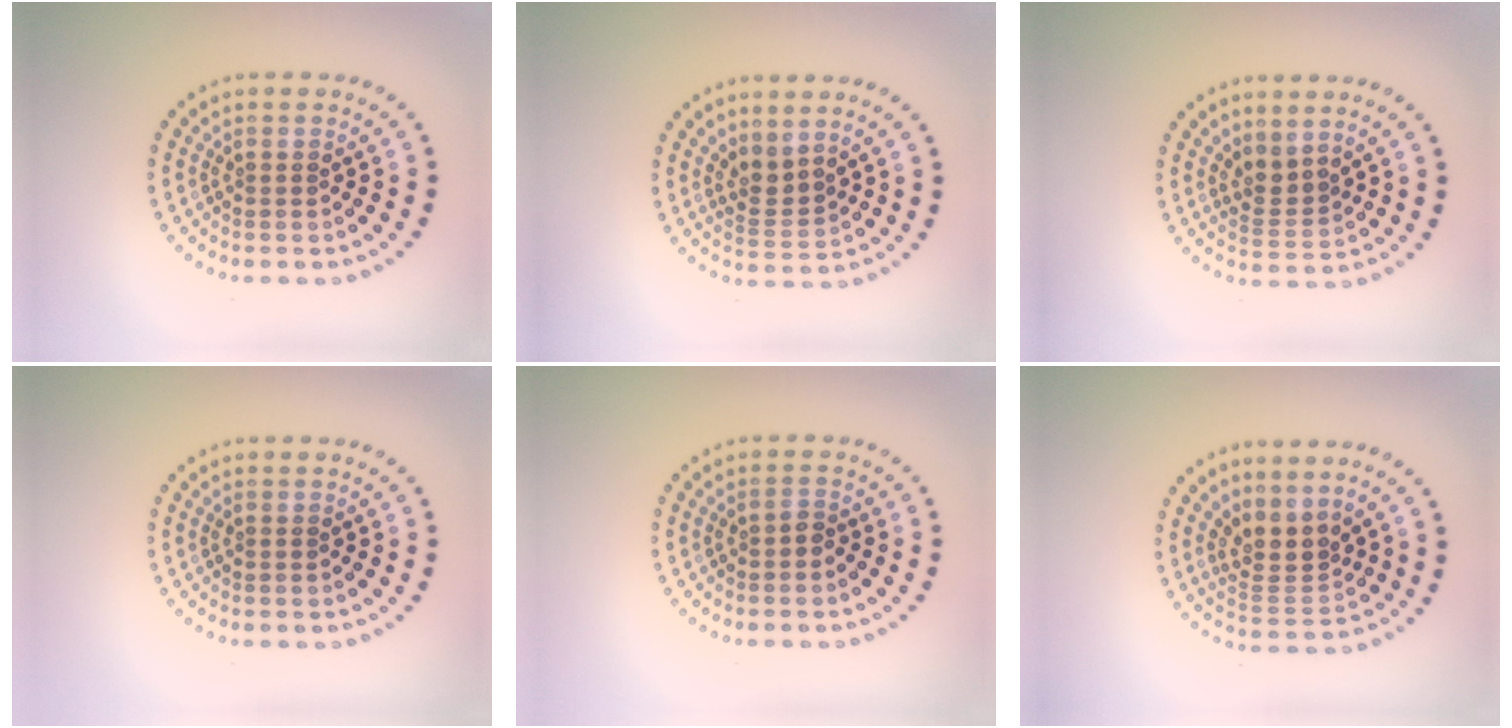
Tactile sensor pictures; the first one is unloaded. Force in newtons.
{"total": 2.3, "press": 1.5, "slide": 1.7}
{"total": 2.2, "press": 1.6, "slide": 1.6}
{"total": 0.0}
{"total": 0.9, "press": 0.7, "slide": 0.6}
{"total": 3.0, "press": 2.1, "slide": 2.1}